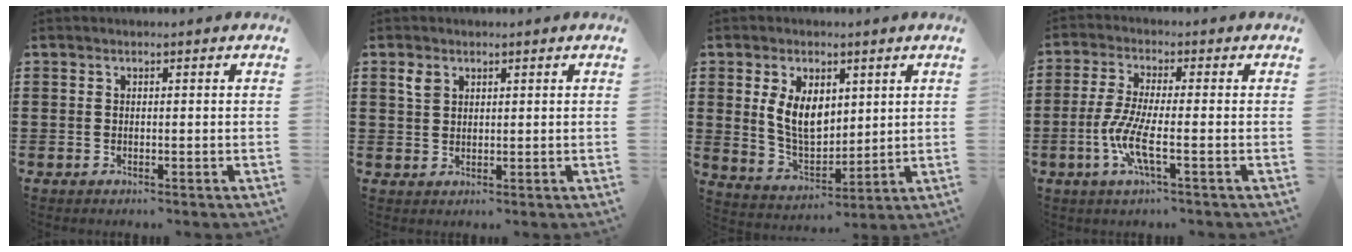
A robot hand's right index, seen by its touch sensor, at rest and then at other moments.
{"total": 2.1, "force": [1.3, 1.4, 0.9], "torque": [-0.022, 0.005, 0.025]}
{"total": 7.7, "force": [2.2, 4.8, 5.5], "torque": [-0.119, 0.009, 0.039]}
{"total": 6.9, "force": [-2.1, 1.3, 6.4], "torque": [-0.149, -0.017, -0.048]}